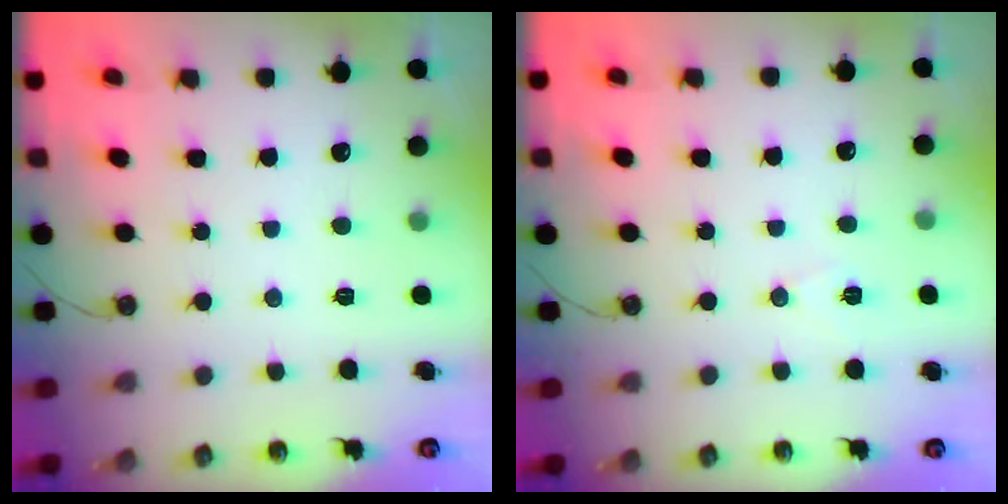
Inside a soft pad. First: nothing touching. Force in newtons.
{"total": 6.1, "press": 4.2, "slide": 4.4}